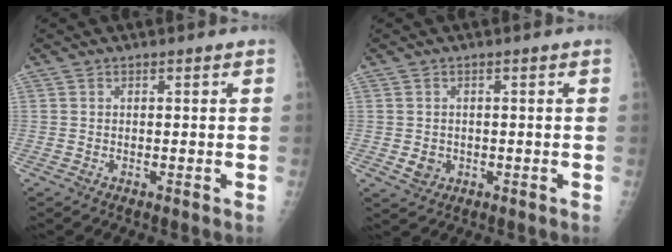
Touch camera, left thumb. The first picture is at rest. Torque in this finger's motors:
{"motor_torque": [-0.06, 0.19, 0.29, -0.01, 0.00]}